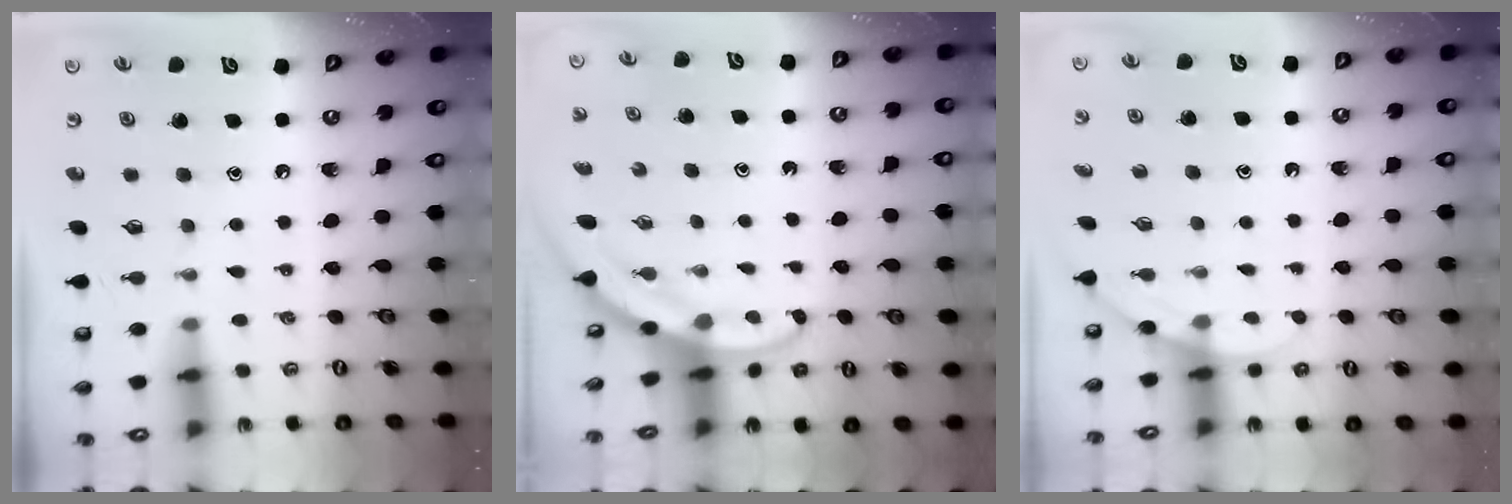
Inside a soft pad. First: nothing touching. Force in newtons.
{"total": 3.4, "press": 3.4, "slide": 0.2}
{"total": 2.6, "press": 2.6, "slide": 0.2}